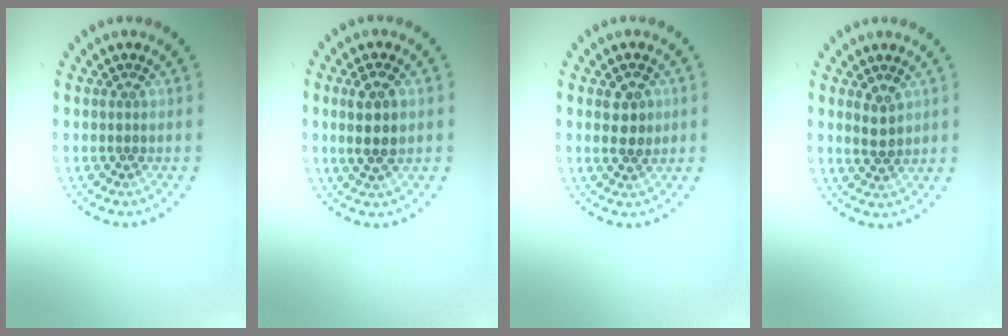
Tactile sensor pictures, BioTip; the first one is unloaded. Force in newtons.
{"total": 2.9, "press": 2.7, "slide": 0.9}
{"total": 2.3, "press": 2.3, "slide": 0.3}
{"total": 1.8, "press": 1.7, "slide": 0.5}